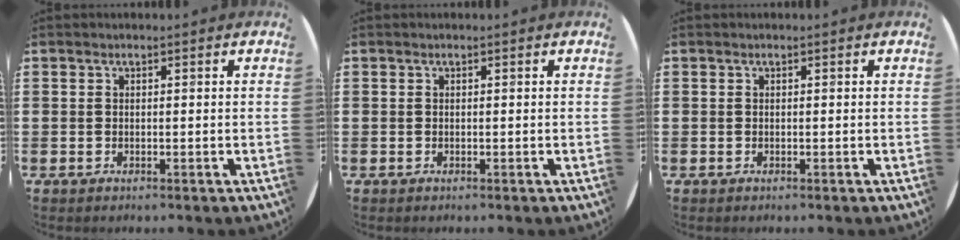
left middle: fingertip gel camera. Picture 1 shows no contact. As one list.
[{"total": 0.0}, {"total": 0.0}]